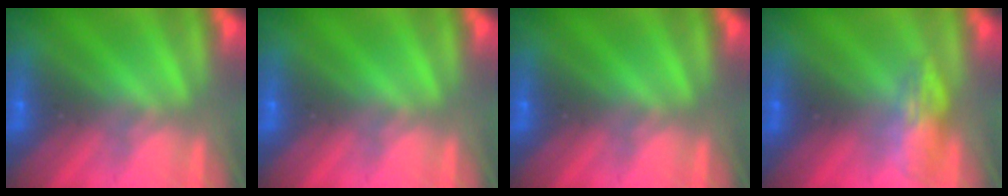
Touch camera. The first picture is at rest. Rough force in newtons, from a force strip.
{"total": 0.0}
{"total": 0.0}
{"total": 2.5}